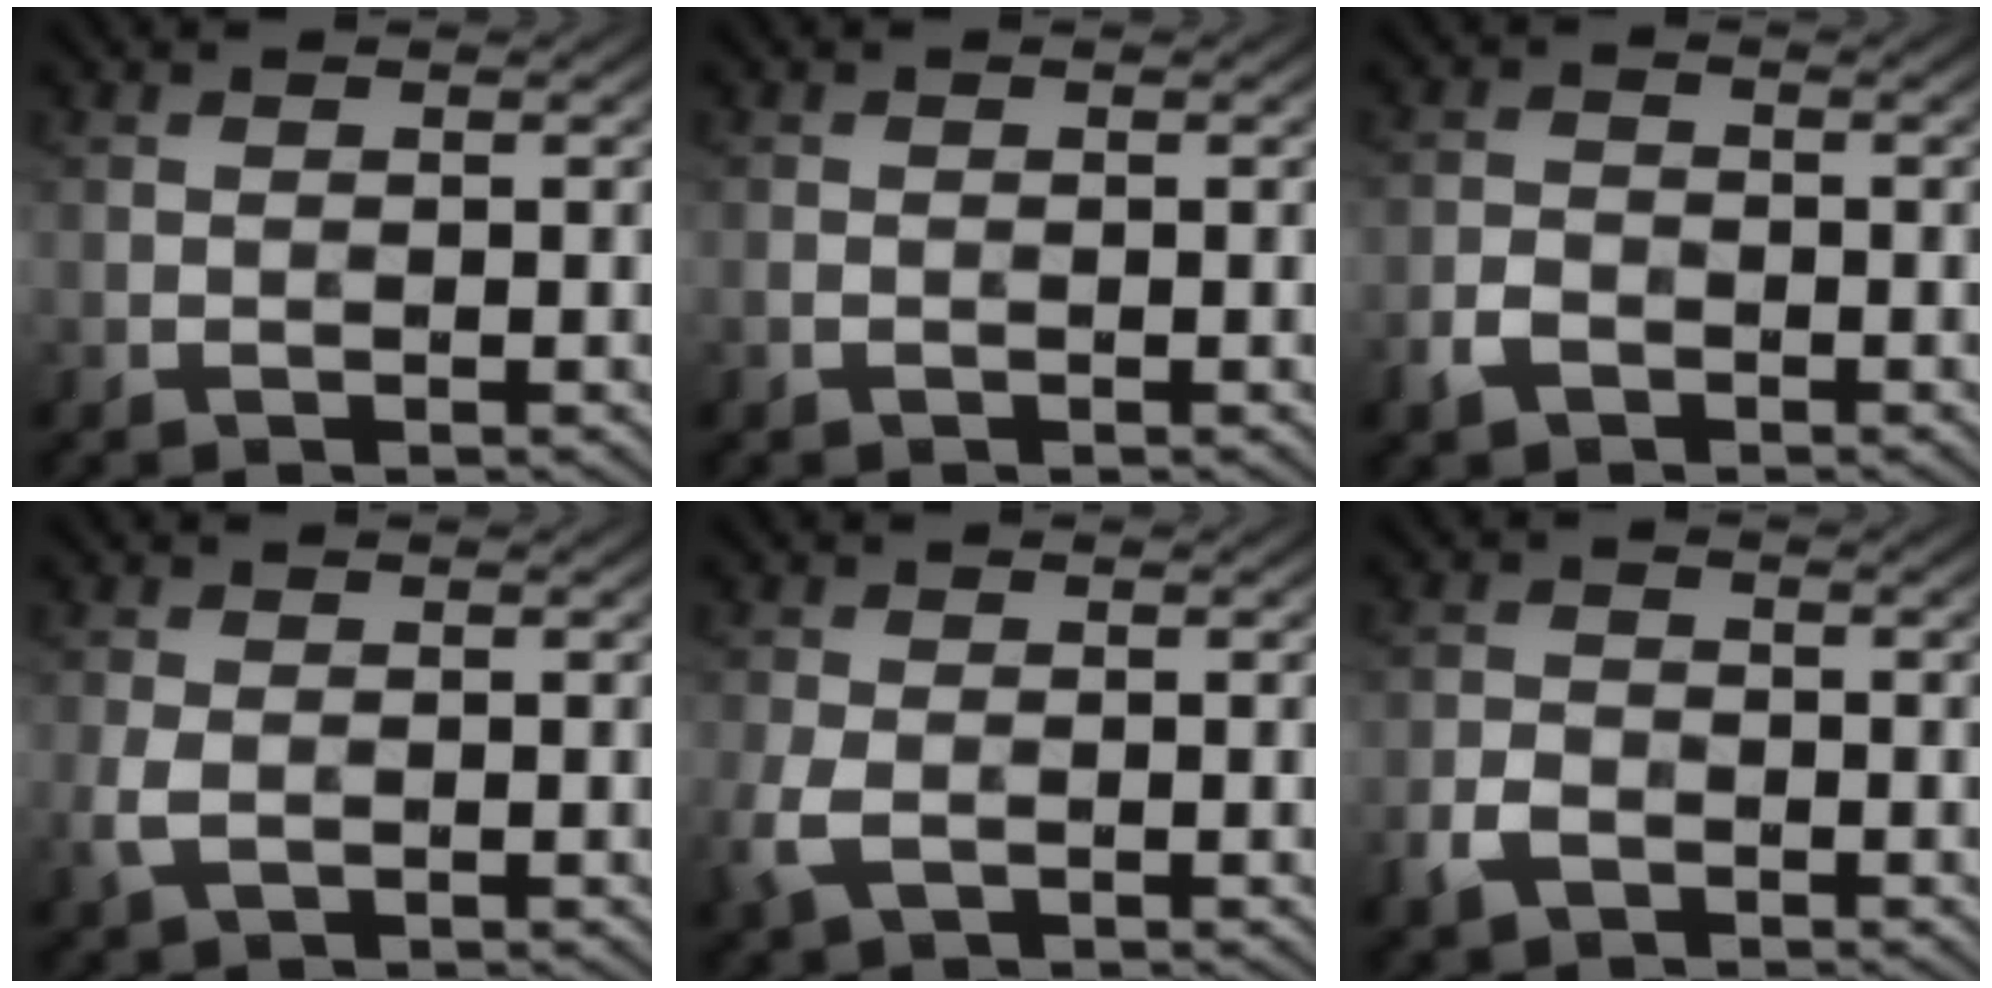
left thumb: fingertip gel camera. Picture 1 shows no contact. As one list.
[{"total": 0.6, "force": [-0.3, 0.4, 0.3], "torque": [-0.010, -0.002, -0.007]}, {"total": 2.7, "force": [-1.6, 1.7, 1.3], "torque": [-0.029, -0.003, -0.039]}, {"total": 2.7, "force": [-0.7, 1.7, 2.0], "torque": [-0.062, -0.007, -0.014]}, {"total": 3.7, "force": [-1.3, 2.2, 2.6], "torque": [-0.076, -0.008, -0.030]}, {"total": 3.2, "force": [-1.8, 2.0, 1.6], "torque": [-0.035, -0.005, -0.044]}]